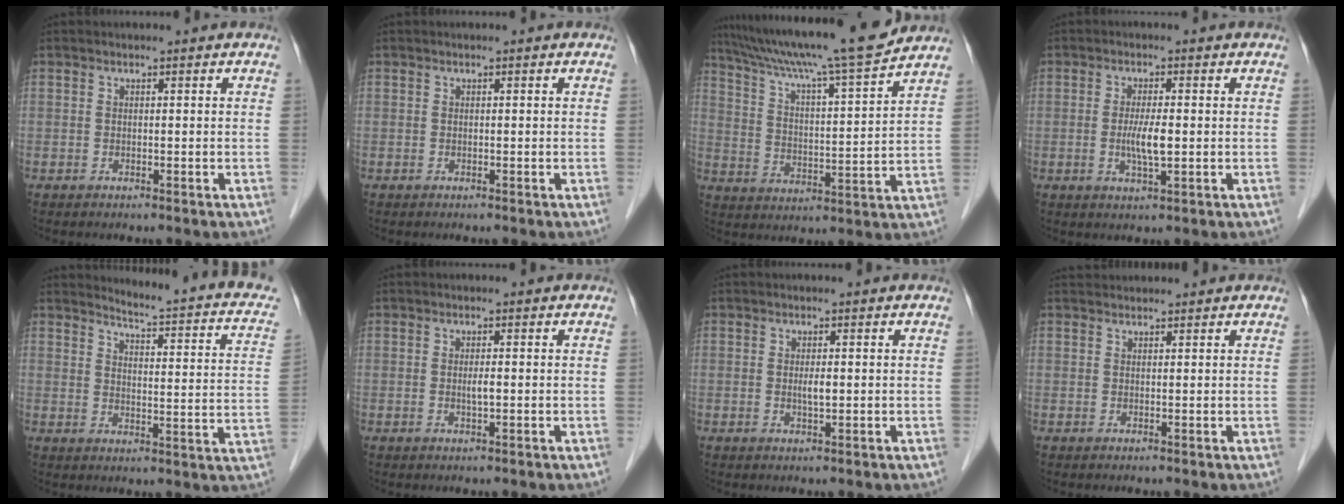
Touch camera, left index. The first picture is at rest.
{"total": 0.0}
{"total": 18.8, "force": [16.4, -0.3, 9.1], "torque": [-0.154, -0.001, 0.255]}
{"total": 3.9, "force": [-0.3, 0.5, 3.8], "torque": [-0.078, -0.007, -0.004]}
{"total": 14.7, "force": [13.0, 2.1, 6.6], "torque": [-0.080, -0.042, 0.135]}
{"total": 1.3, "force": [-0.1, 0.2, 1.3], "torque": [-0.027, -0.002, 0.000]}
{"total": 1.5, "force": [0.2, 0.3, 1.5], "torque": [-0.028, -0.001, 0.004]}
{"total": 3.2, "force": [3.2, 0.5, 0.3], "torque": [-0.007, 0.033, 0.051]}